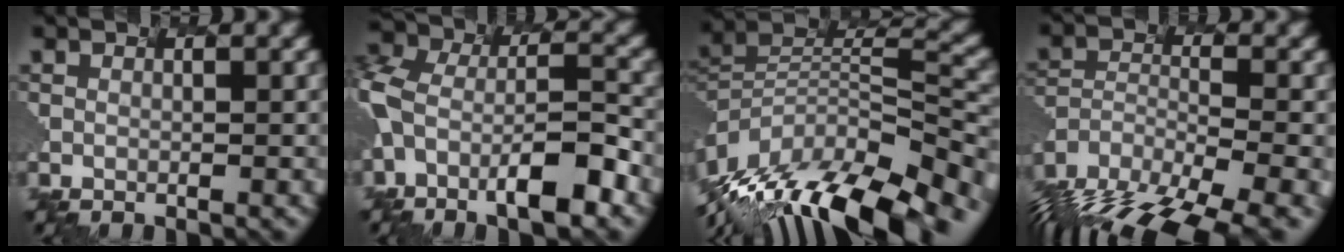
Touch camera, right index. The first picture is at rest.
{"total": 7.8, "force": [-4.7, 2.9, 5.5], "torque": [-0.141, -0.008, -0.074]}
{"total": 14.4, "force": [-11.2, 4.3, 7.8], "torque": [-0.212, 0.009, -0.173]}
{"total": 14.7, "force": [-12.7, 4.3, 5.9], "torque": [-0.156, -0.028, -0.159]}